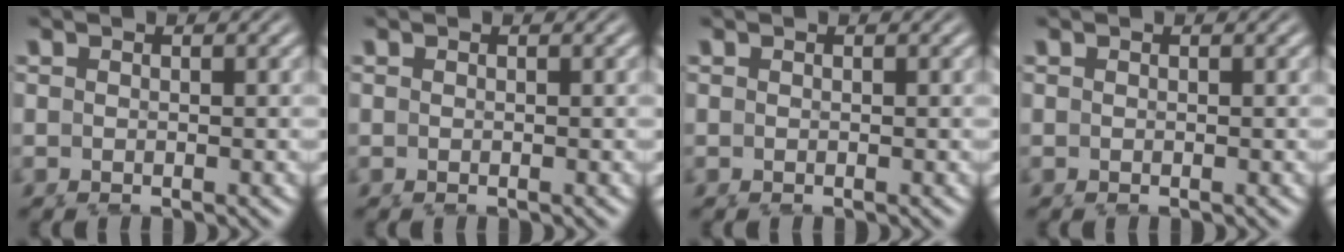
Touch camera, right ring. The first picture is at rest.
{"total": 0.0}
{"total": 0.0}
{"total": 0.0}